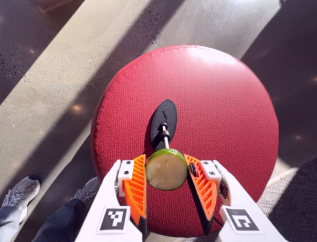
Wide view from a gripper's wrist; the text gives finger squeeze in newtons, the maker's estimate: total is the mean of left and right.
{"total": 9.4, "left": 9.4, "right": 9.4}